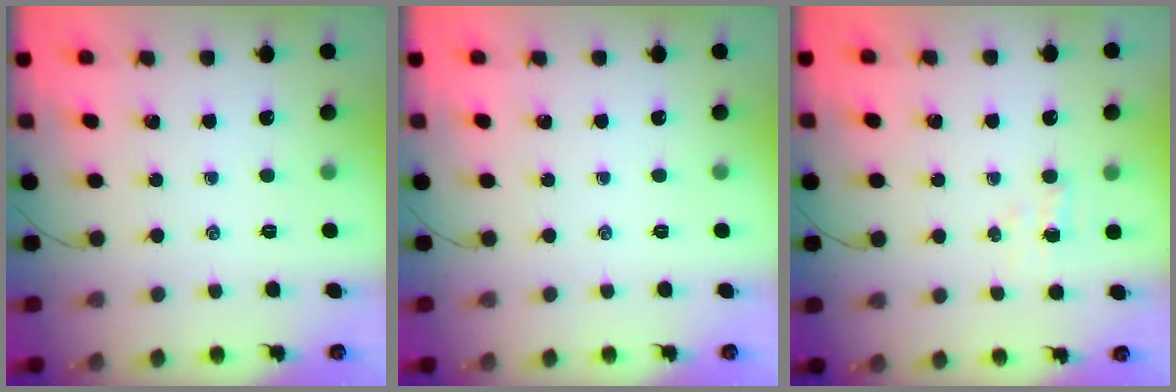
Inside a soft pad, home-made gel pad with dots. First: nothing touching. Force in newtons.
{"total": 0.0}
{"total": 2.5, "press": 2.3, "slide": 0.8}